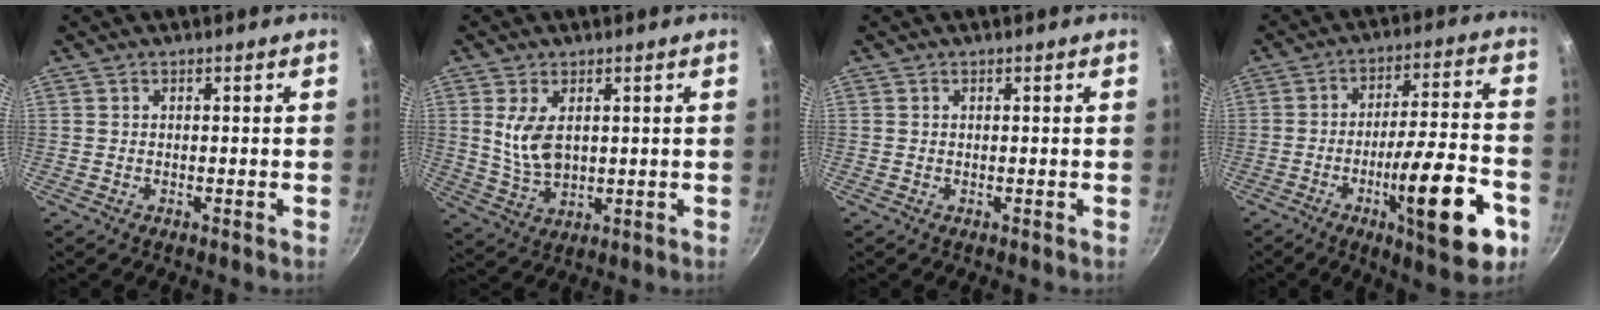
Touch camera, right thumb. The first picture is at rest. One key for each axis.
{"total": 7.3, "fx": 1.8, "fy": 4.2, "fz": 5.7, "tx": -0.104, "ty": -0.021, "tz": 0.042}
{"total": 0.0}
{"total": 19.6, "fx": -8.0, "fy": 4.7, "fz": 17.2, "tx": -0.230, "ty": 0.040, "tz": -0.116}